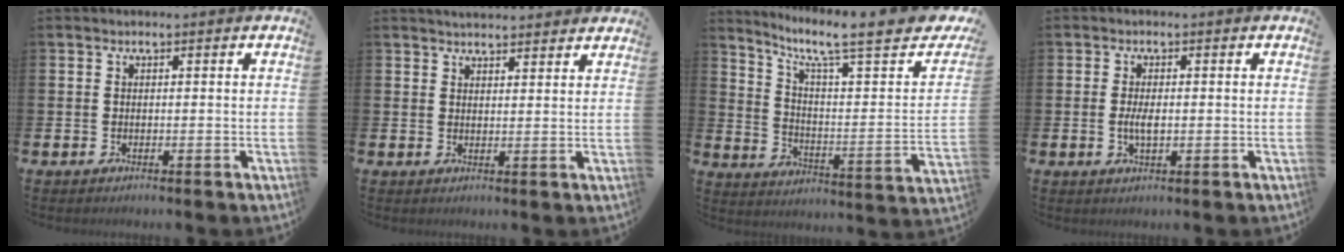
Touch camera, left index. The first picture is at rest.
{"total": 3.1, "force": [3.0, 0.4, 0.1], "torque": [-0.005, -0.013, 0.056]}
{"total": 8.8, "force": [6.3, 1.9, 5.8], "torque": [-0.103, -0.058, 0.087]}
{"total": 2.7, "force": [-0.1, 1.1, 2.4], "torque": [-0.044, 0.001, -0.004]}